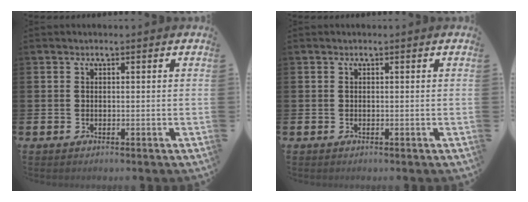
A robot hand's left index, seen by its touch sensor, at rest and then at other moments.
{"total": 0.0}